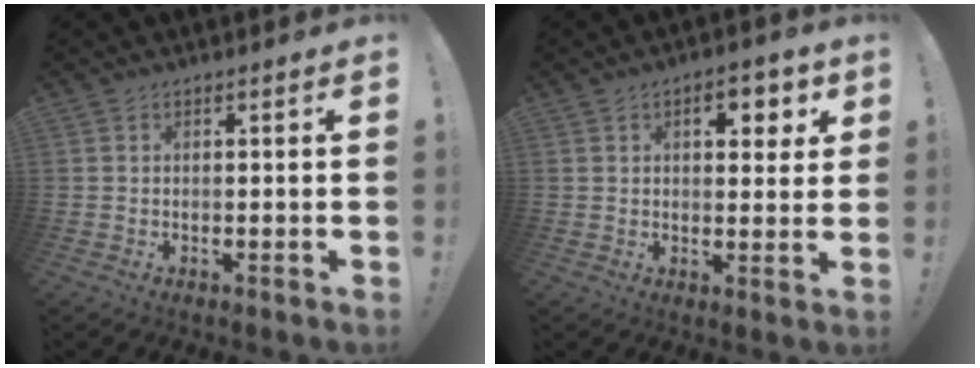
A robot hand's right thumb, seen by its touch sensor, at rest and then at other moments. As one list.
[{"total": 7.3, "force": [3.1, 3.8, 5.4], "torque": [-0.057, -0.006, 0.044]}]